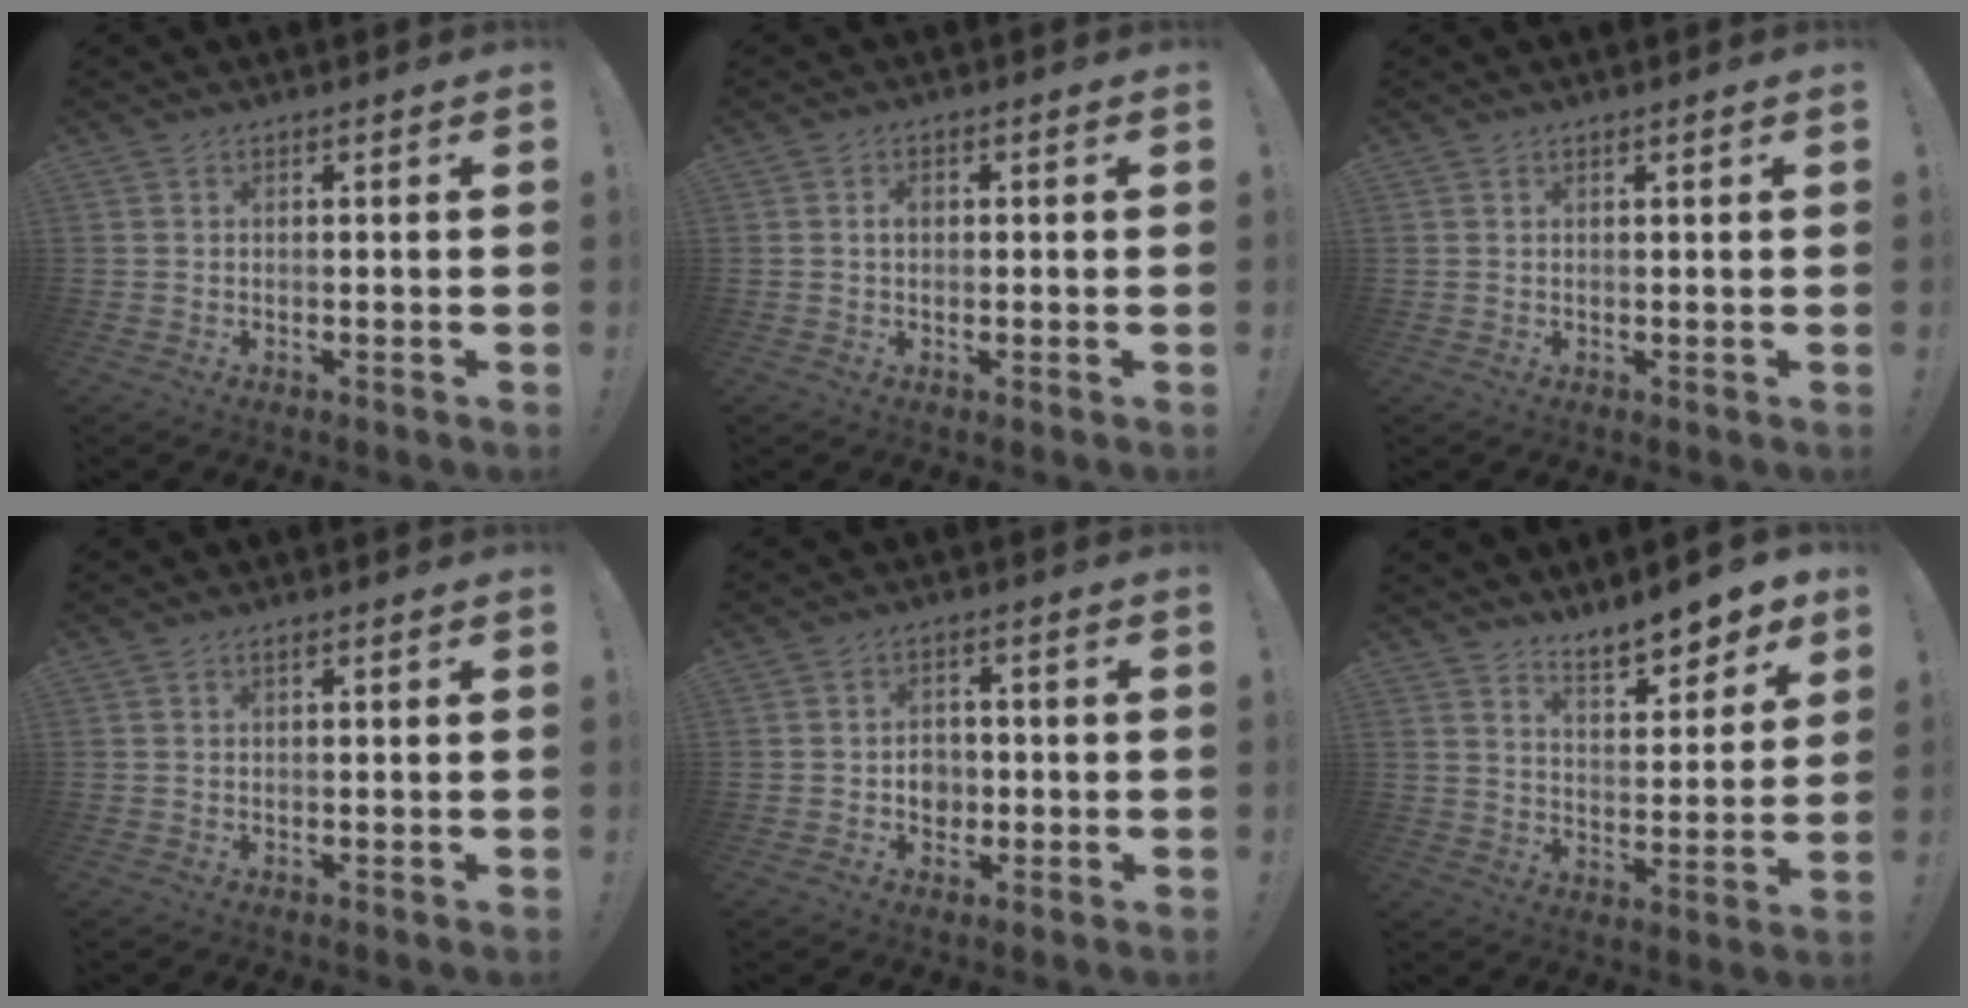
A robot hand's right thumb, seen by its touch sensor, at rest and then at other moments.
{"total": 1.9, "force": [0.2, 1.4, 1.2], "torque": [-0.021, 0.005, 0.001]}
{"total": 0.8, "force": [0.5, -0.3, 0.4], "torque": [0.000, -0.003, 0.008]}
{"total": 0.7, "force": [0.5, 0.1, 0.5], "torque": [-0.011, 0.001, 0.009]}
{"total": 4.9, "force": [-0.8, 4.4, 1.9], "torque": [-0.019, 0.000, -0.015]}
{"total": 9.6, "force": [8.4, 2.0, 4.1], "torque": [-0.051, -0.073, 0.148]}